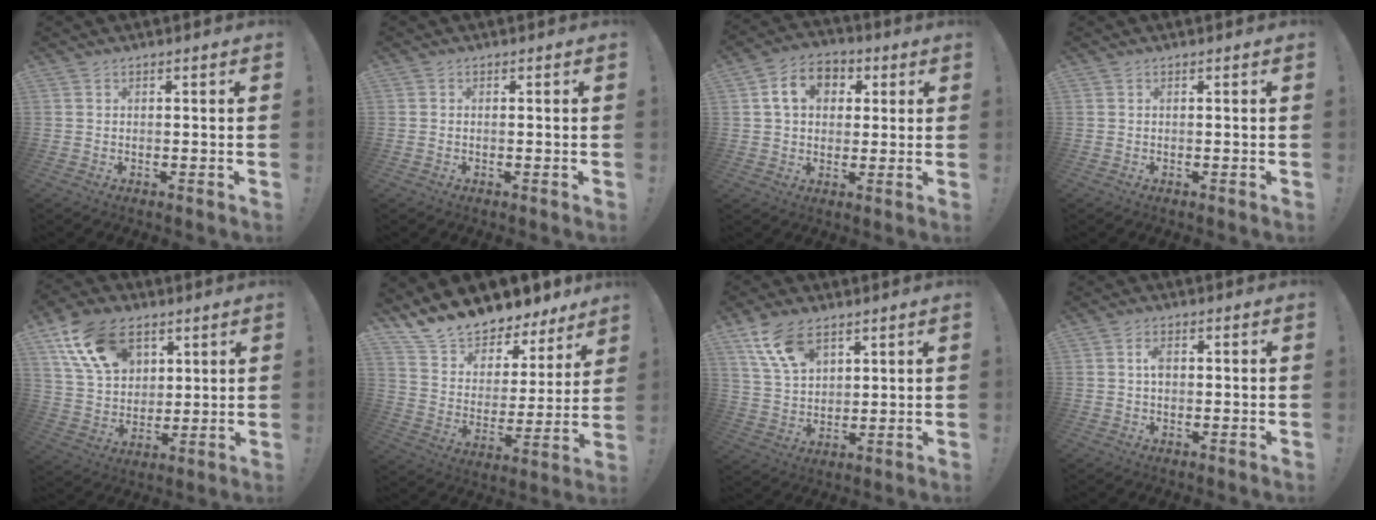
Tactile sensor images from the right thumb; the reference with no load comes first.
{"total": 0.0}
{"total": 10.6, "force": [3.1, 8.3, 5.9], "torque": [-0.088, 0.008, 0.060]}
{"total": 0.0}
{"total": 17.9, "force": [9.3, 11.6, 9.9], "torque": [-0.174, -0.035, 0.177]}
{"total": 13.4, "force": [12.5, 4.2, 2.0], "torque": [-0.049, -0.119, 0.226]}
{"total": 12.1, "force": [7.5, 6.6, 6.9], "torque": [-0.120, -0.031, 0.145]}
{"total": 2.9, "force": [0.4, 1.8, 2.2], "torque": [-0.020, -0.004, 0.002]}